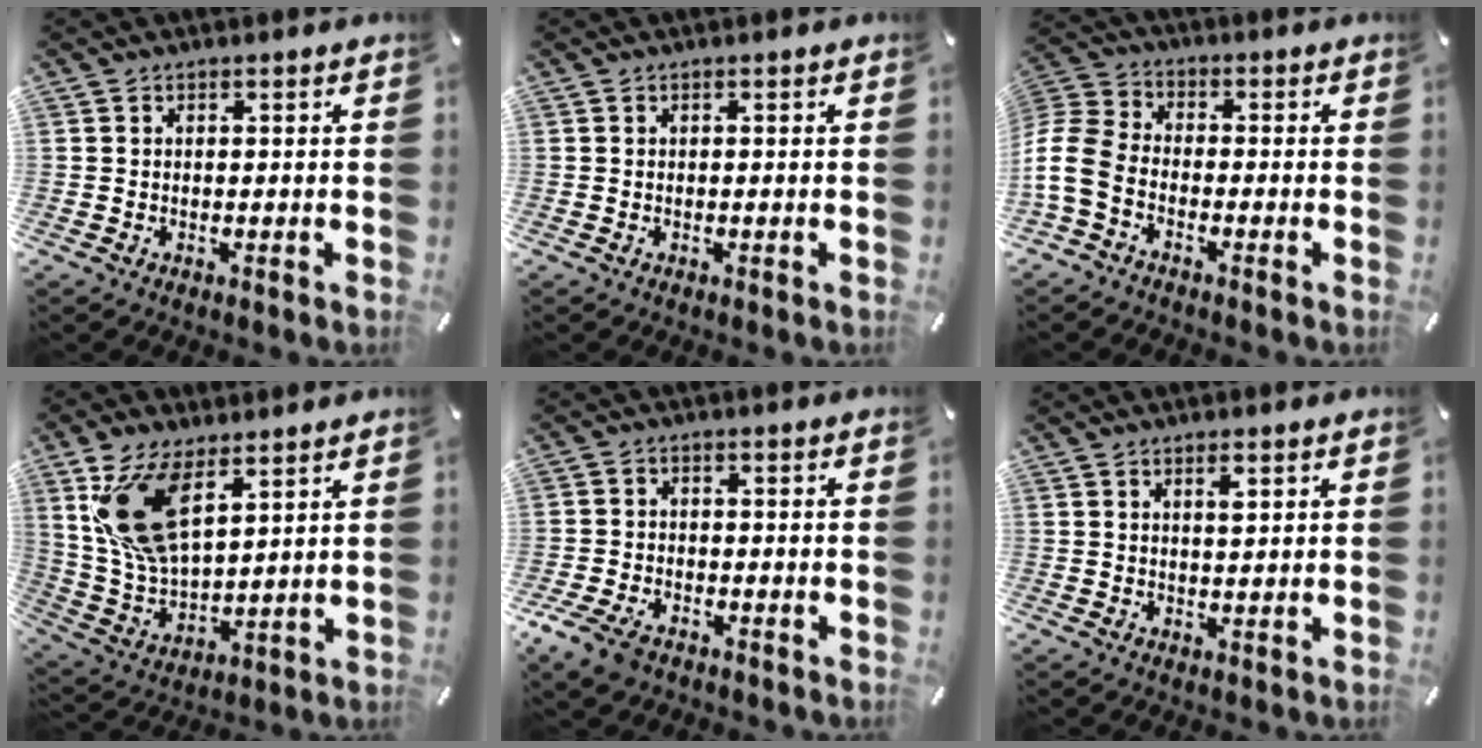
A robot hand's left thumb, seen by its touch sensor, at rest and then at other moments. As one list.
[{"total": 0.0}, {"total": 8.9, "force": [-4.2, 5.7, 5.5], "torque": [-0.130, 0.014, -0.080]}, {"total": 15.6, "force": [8.1, 8.1, 10.6], "torque": [-0.251, -0.019, 0.147]}, {"total": 5.7, "force": [-3.7, 3.3, 2.8], "torque": [-0.073, 0.011, -0.074]}, {"total": 2.3, "force": [1.1, 0.6, 1.9], "torque": [-0.032, -0.002, 0.017]}]